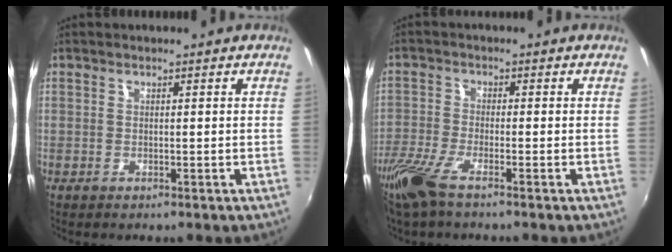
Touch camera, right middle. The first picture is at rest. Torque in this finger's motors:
{"motor_torque": [1.15, -0.97, 0.49, 0.15]}